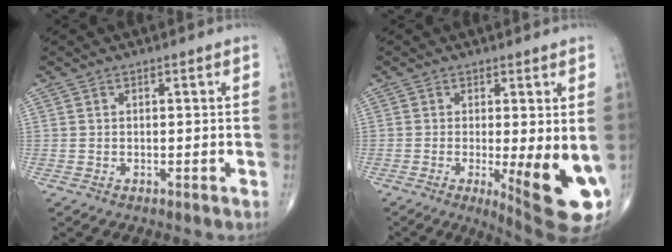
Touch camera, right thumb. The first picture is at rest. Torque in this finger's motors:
{"motor_torque": [0.16, 0.93, 0.58, 0.17, 0.32]}